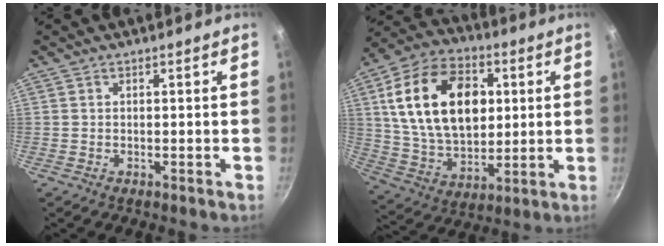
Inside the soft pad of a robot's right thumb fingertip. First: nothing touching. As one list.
[{"total": 23.4, "force": [5.1, 15.3, 16.9], "torque": [-0.272, 0.000, 0.088]}]